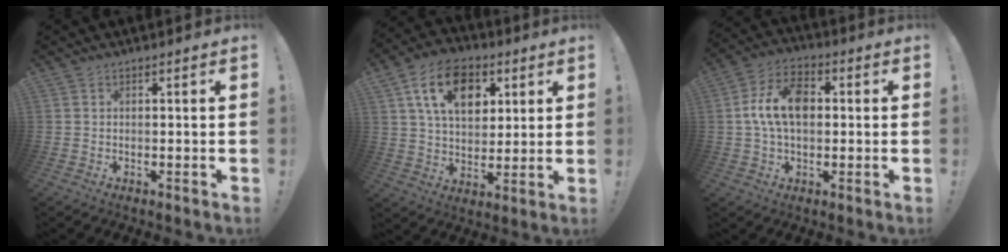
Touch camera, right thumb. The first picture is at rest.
{"total": 16.4, "force": [6.9, 10.8, 10.3], "torque": [-0.160, -0.012, 0.128]}
{"total": 12.9, "force": [1.0, 8.4, 9.7], "torque": [-0.171, 0.009, 0.018]}